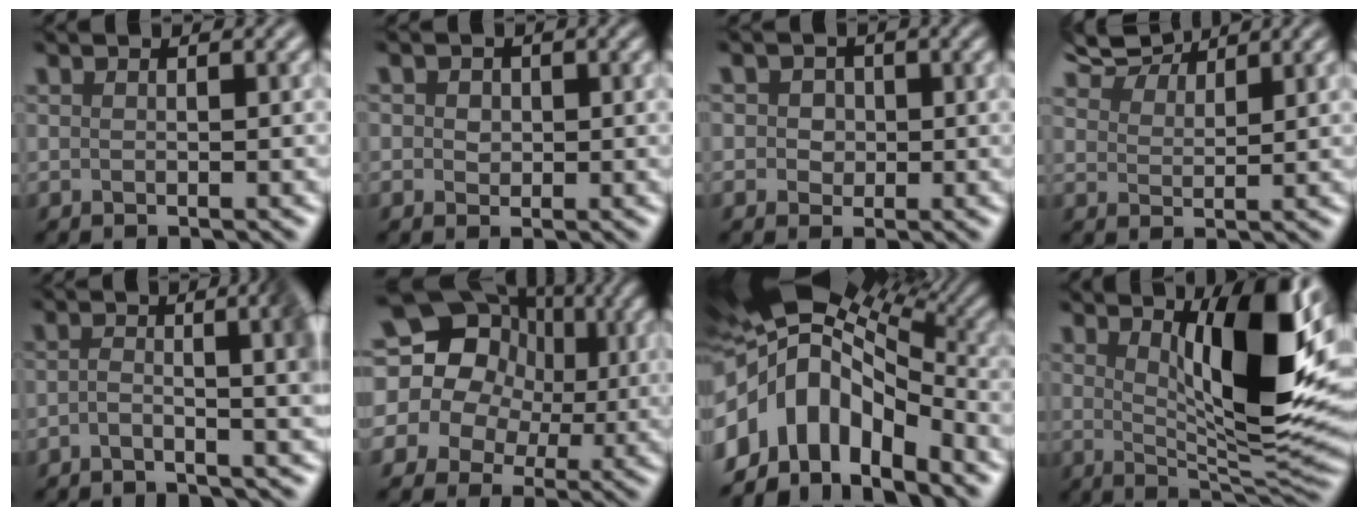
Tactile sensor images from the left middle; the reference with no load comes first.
{"total": 0.7, "force": [-0.4, 0.4, -0.4], "torque": [-0.006, -0.003, 0.008]}
{"total": 1.3, "force": [-0.1, 1.3, 0.0], "torque": [0.008, 0.012, -0.002]}
{"total": 4.7, "force": [4.6, 0.4, 0.6], "torque": [-0.037, 0.006, 0.096]}
{"total": 6.1, "force": [-1.1, 1.8, 5.7], "torque": [-0.079, -0.003, -0.010]}
{"total": 16.4, "force": [4.4, 13.8, 7.7], "torque": [-0.161, 0.027, 0.060]}
{"total": 13.4, "force": [-4.0, 8.1, 9.8], "torque": [-0.203, 0.000, -0.054]}
{"total": 9.5, "force": [2.3, 1.7, 9.0], "torque": [-0.146, -0.013, 0.063]}